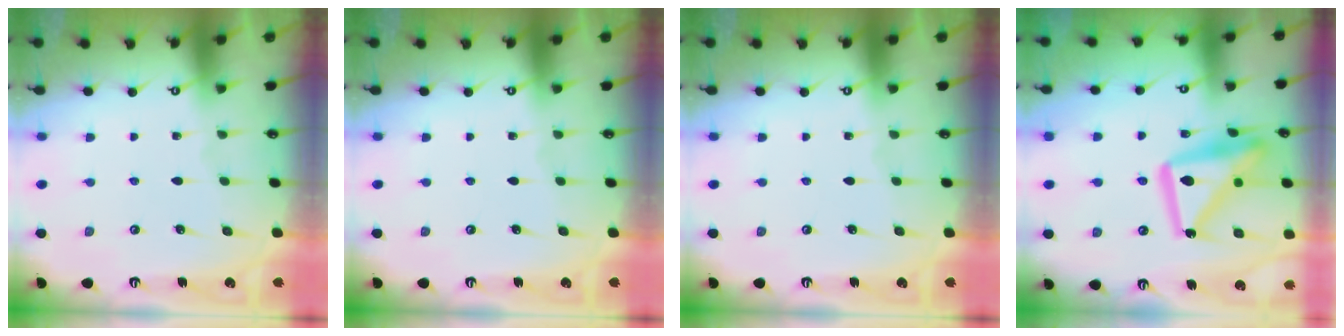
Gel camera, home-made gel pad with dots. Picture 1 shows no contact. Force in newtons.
{"total": 0.0}
{"total": 0.0}
{"total": 18.2, "press": 18.1, "slide": 1.6}